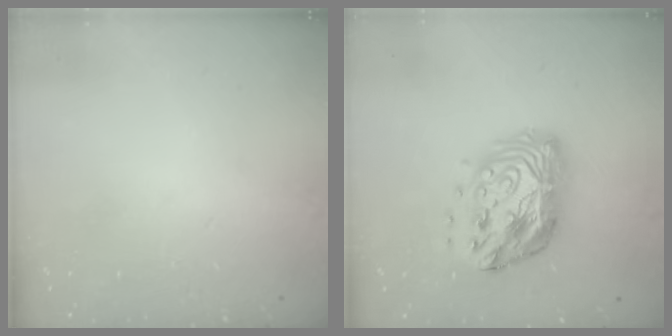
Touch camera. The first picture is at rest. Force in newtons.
{"total": 15.8, "press": 15.7, "slide": 1.3}